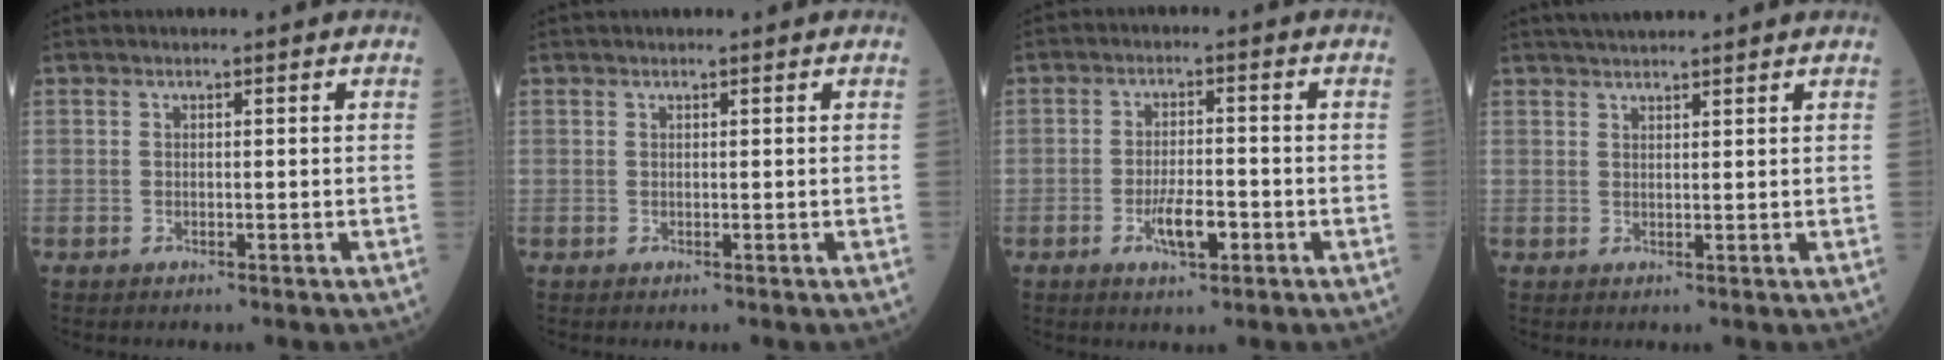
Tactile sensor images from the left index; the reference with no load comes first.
{"total": 0.8, "force": [0.7, 0.0, 0.4], "torque": [-0.004, 0.019, 0.014]}
{"total": 5.0, "force": [-2.1, 1.4, 4.4], "torque": [-0.084, -0.001, -0.035]}
{"total": 4.6, "force": [4.2, 0.0, 1.9], "torque": [-0.028, 0.031, 0.068]}